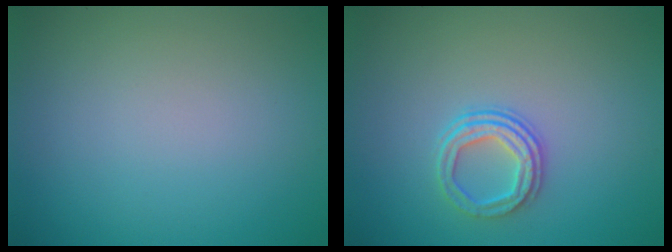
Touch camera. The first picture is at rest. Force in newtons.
{"total": 2.8, "press": 2.3, "slide": 1.5}